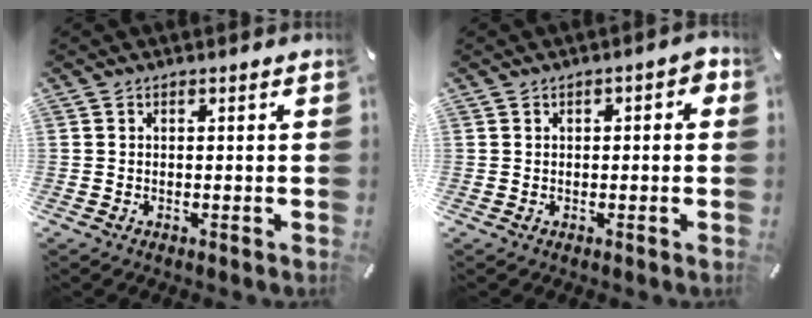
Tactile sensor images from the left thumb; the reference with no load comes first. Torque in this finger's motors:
{"motor_torque": [-0.16, -0.42, 0.24, 0.16, 0.03]}